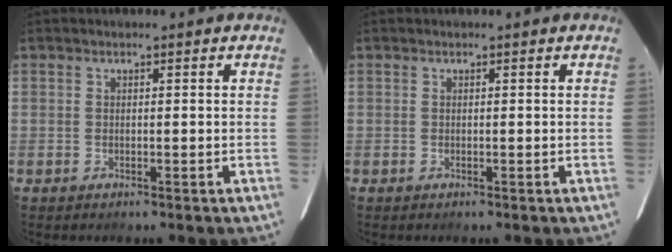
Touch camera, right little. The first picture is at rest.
{"total": 0.0}